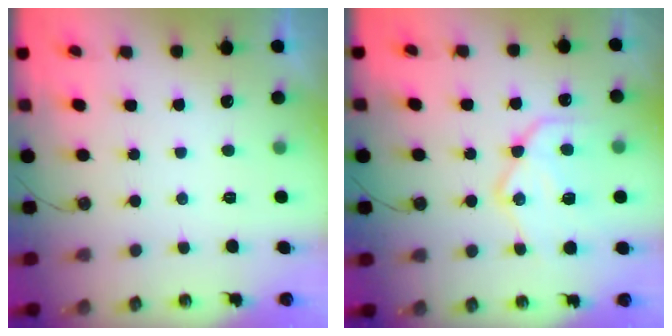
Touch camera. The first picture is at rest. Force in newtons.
{"total": 18.6, "press": 18.5, "slide": 1.7}